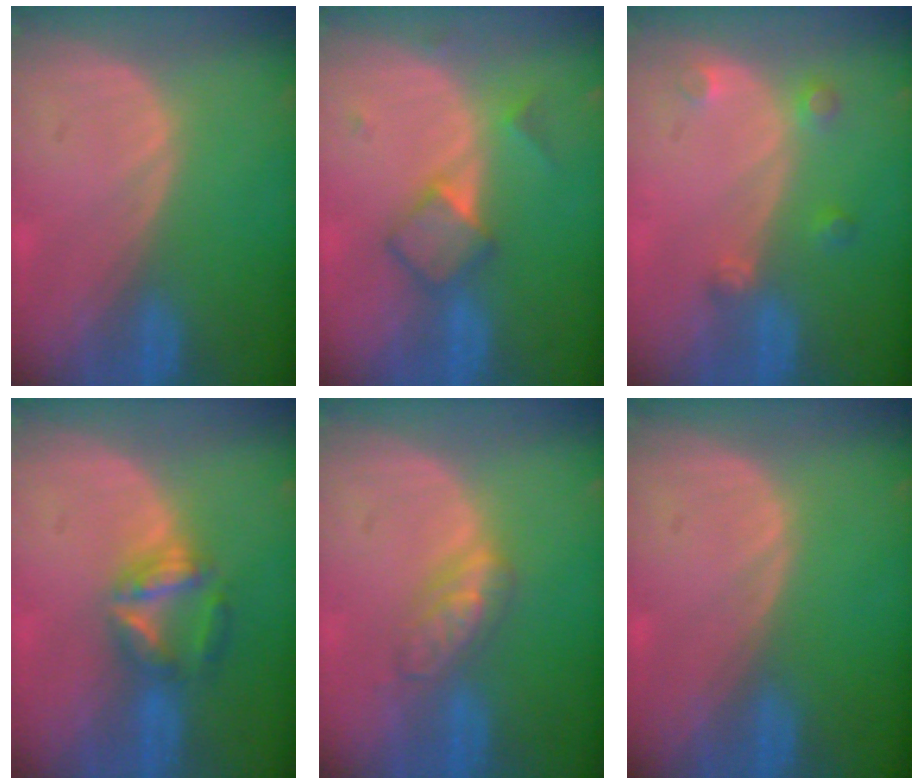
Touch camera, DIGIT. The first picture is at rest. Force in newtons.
{"total": 4.8, "press": 4.6, "slide": 1.4}
{"total": 2.7, "press": 2.6, "slide": 0.5}
{"total": 5.7, "press": 5.6, "slide": 1.4}
{"total": 4.6, "press": 4.4, "slide": 1.4}
{"total": 0.0}